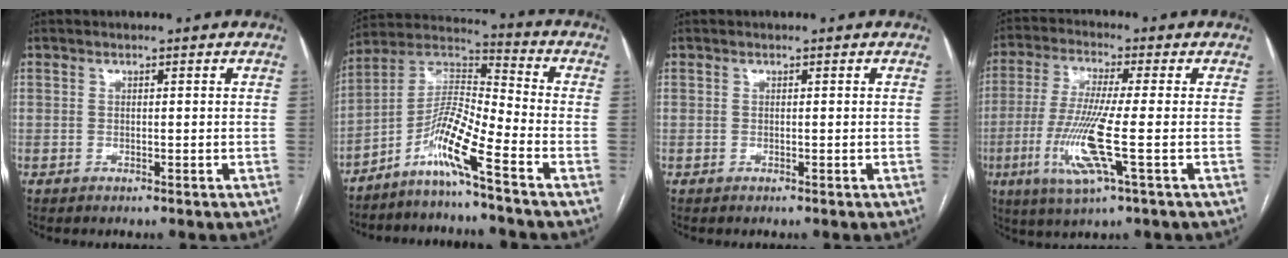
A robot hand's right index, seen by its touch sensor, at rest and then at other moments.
{"total": 9.8, "force": [-6.0, -0.6, 7.7], "torque": [-0.149, 0.010, -0.121]}
{"total": 0.0}
{"total": 11.2, "force": [-3.0, -0.1, 10.8], "torque": [-0.229, -0.022, -0.064]}